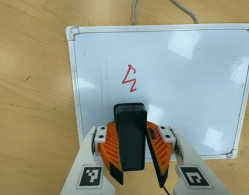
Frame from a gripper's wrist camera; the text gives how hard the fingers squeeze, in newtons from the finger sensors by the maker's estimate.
{"total": 9.3, "left": 9.3, "right": 9.3}